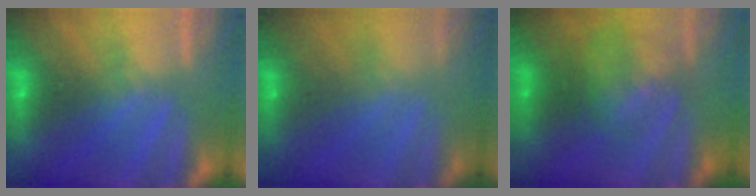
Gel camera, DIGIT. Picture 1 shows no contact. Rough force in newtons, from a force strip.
{"total": 7.0}
{"total": 2.3}